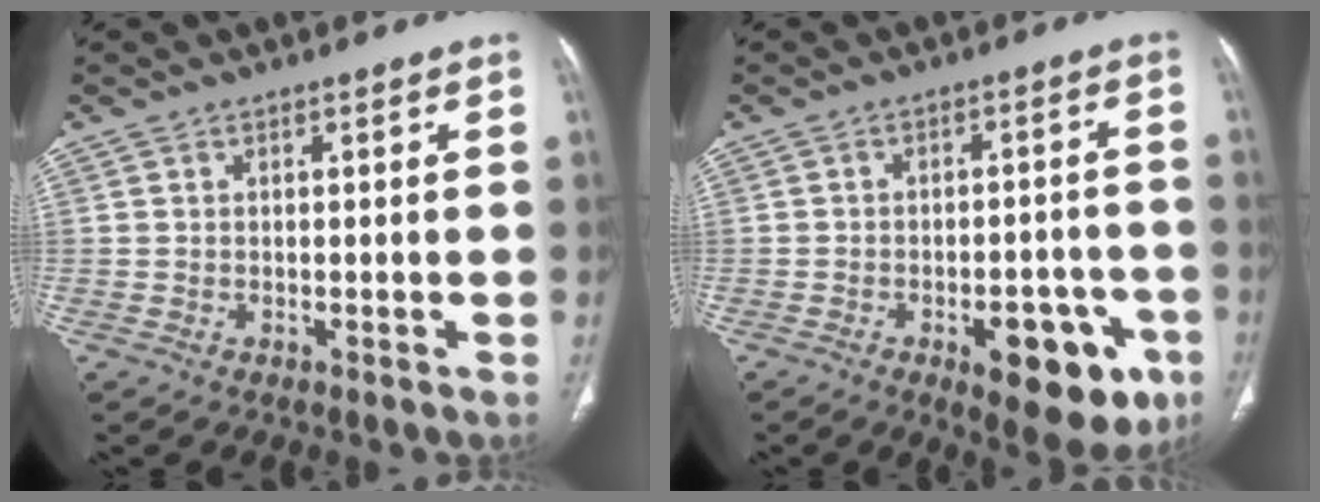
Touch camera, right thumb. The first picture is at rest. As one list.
[{"total": 14.4, "force": [-6.5, 6.5, 11.0], "torque": [-0.107, 0.026, -0.075]}]